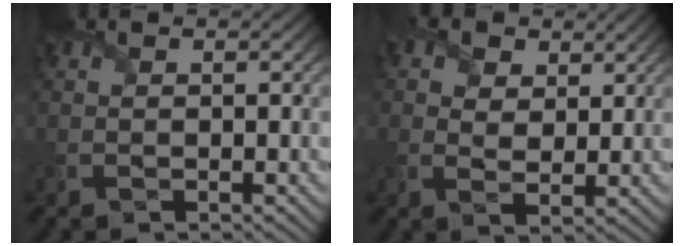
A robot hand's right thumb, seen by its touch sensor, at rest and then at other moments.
{"total": 4.1, "force": [2.2, 2.6, 2.3], "torque": [-0.061, -0.001, 0.030]}